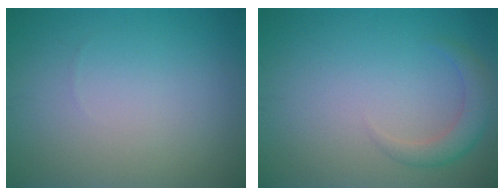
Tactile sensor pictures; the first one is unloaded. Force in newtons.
{"total": 2.4, "press": 2.4, "slide": 0.4}